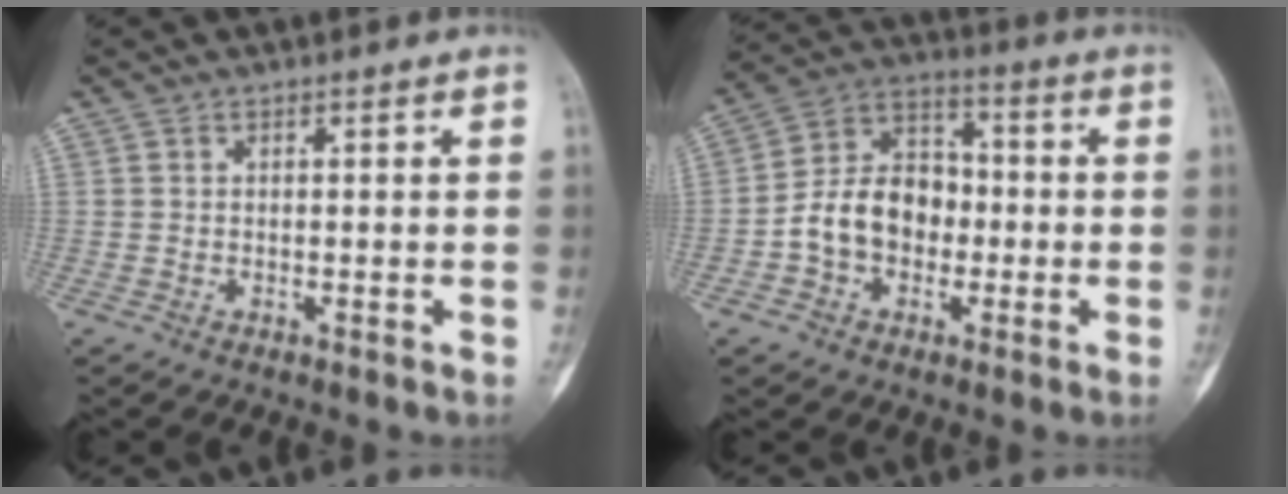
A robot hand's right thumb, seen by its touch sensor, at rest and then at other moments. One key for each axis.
{"total": 12.0, "fx": -2.2, "fy": 9.2, "fz": 7.4, "tx": -0.102, "ty": 0.043, "tz": -0.048}